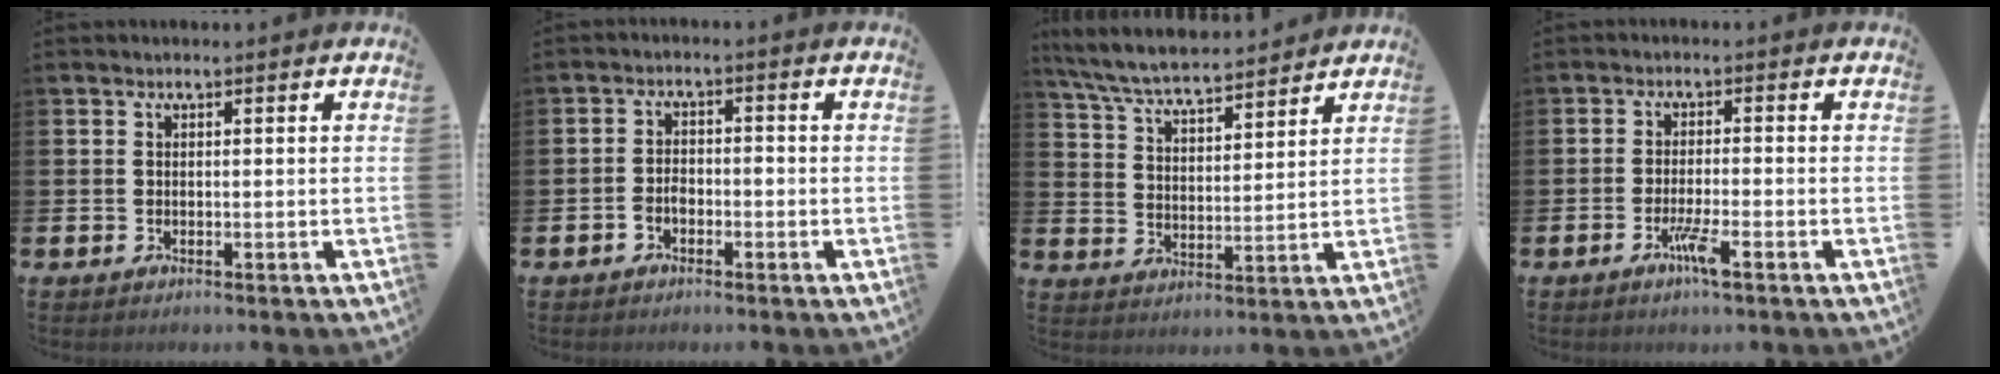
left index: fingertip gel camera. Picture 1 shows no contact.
{"total": 1.9, "force": [-1.2, 1.1, 1.0], "torque": [-0.012, 0.002, -0.027]}
{"total": 7.1, "force": [6.8, 0.8, 1.9], "torque": [-0.061, -0.041, 0.120]}
{"total": 3.3, "force": [-1.9, 0.3, 2.7], "torque": [-0.055, -0.004, -0.033]}